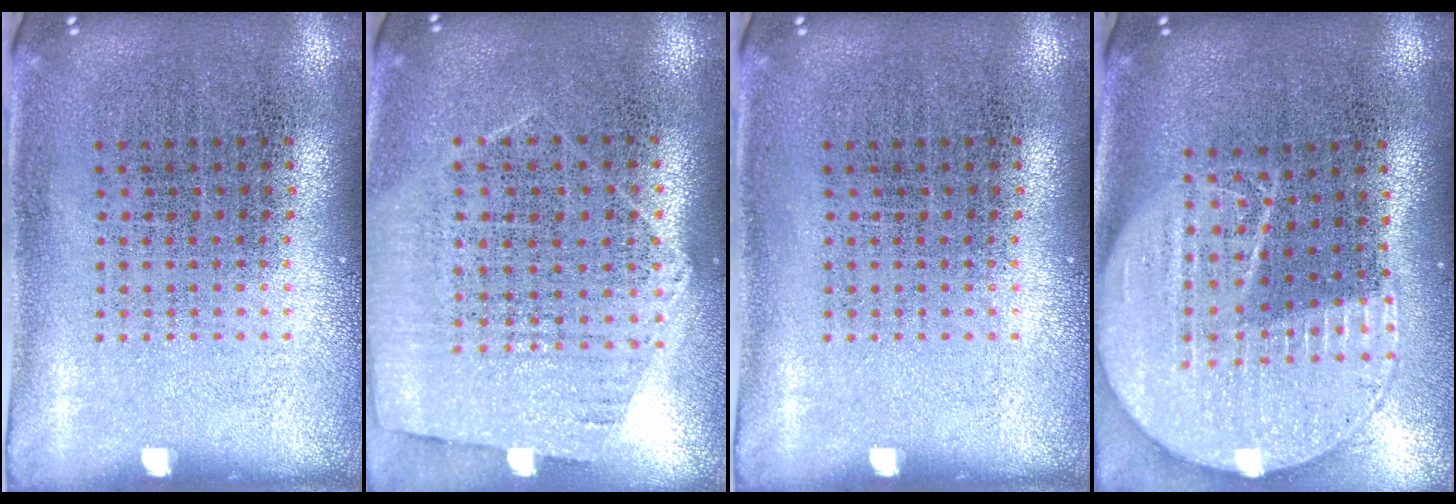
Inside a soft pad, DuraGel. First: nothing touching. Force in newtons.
{"total": 1.1, "press": 1.0, "slide": 0.5}
{"total": 0.0}
{"total": 2.1, "press": 1.8, "slide": 1.1}